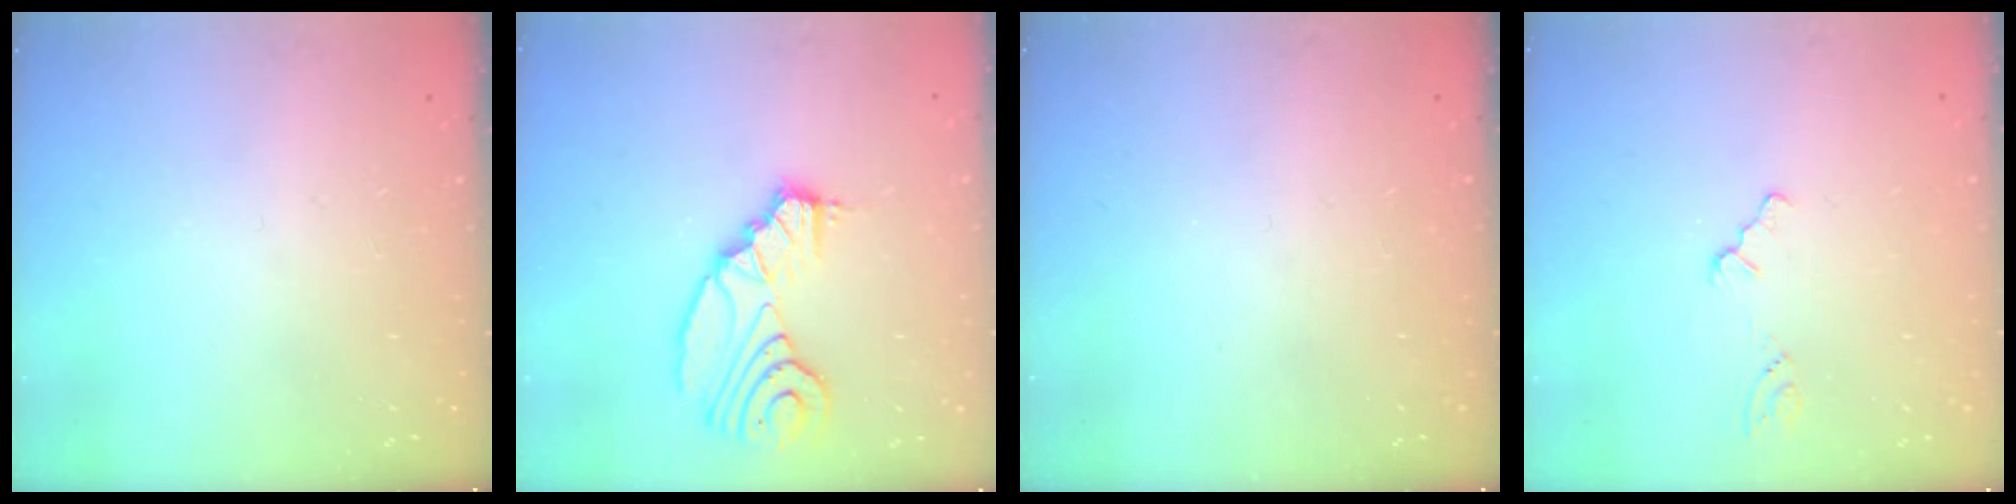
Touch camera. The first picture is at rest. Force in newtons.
{"total": 13.6, "press": 12.8, "slide": 4.4}
{"total": 0.0}
{"total": 0.0}